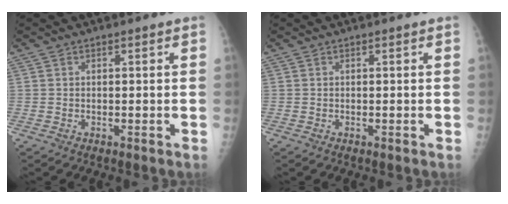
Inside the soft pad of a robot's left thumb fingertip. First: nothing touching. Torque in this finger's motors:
{"motor_torque": [-0.05, -0.05, 0.00, 0.00, 0.00]}